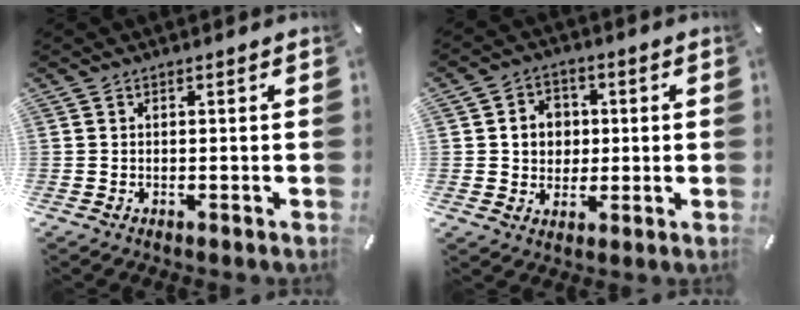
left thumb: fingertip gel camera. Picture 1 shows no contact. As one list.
[{"total": 6.7, "force": [0.6, 6.4, 2.1], "torque": [-0.041, 0.012, 0.011]}]